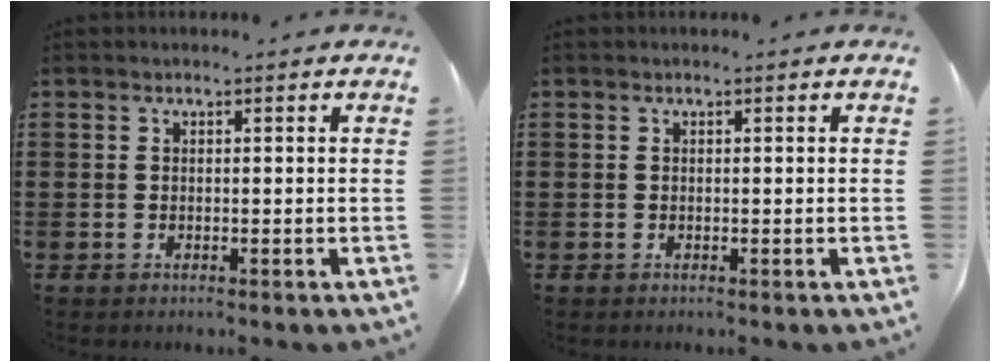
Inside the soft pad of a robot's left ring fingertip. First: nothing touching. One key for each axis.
{"total": 0.0}